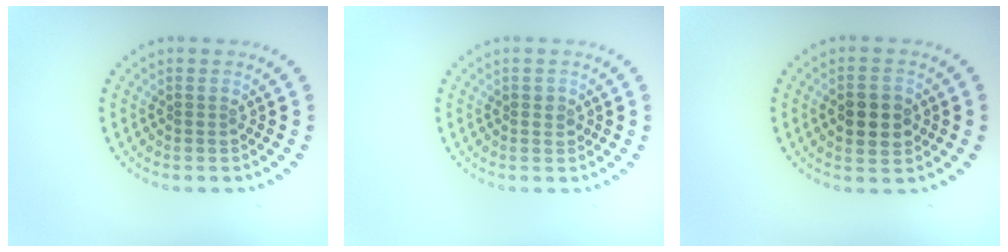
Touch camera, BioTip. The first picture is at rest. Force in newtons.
{"total": 0.9, "press": 0.8, "slide": 0.2}
{"total": 3.7, "press": 3.7, "slide": 0.3}